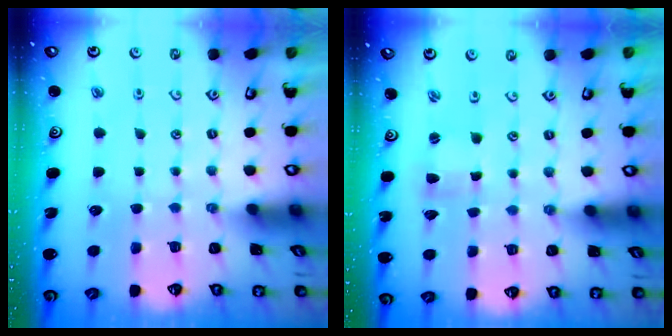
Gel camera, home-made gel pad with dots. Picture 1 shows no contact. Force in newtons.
{"total": 1.6, "press": 1.6, "slide": 0.2}